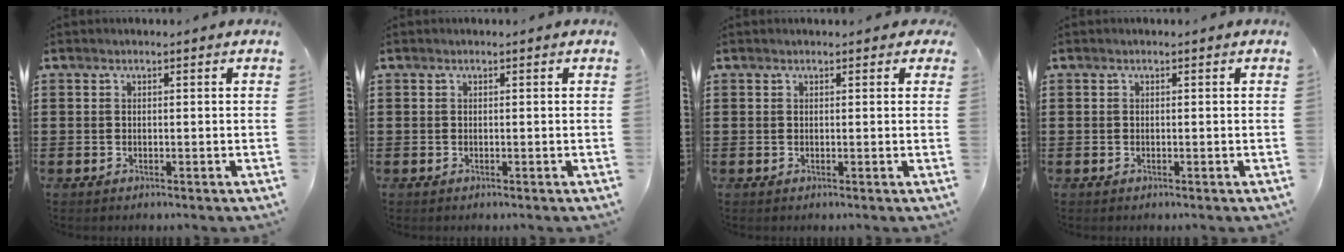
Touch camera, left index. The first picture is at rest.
{"total": 0.0}
{"total": 0.7, "force": [0.5, 0.2, 0.4], "torque": [-0.007, 0.005, 0.009]}
{"total": 0.0}